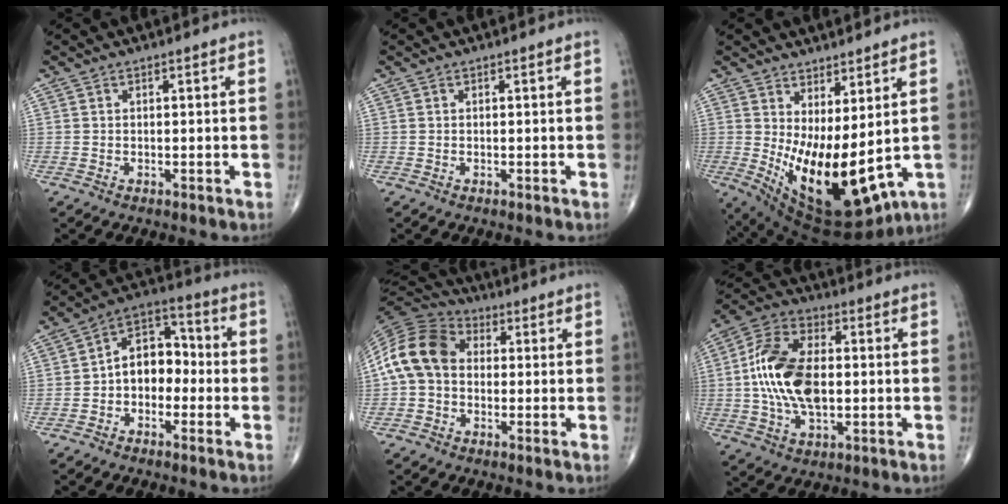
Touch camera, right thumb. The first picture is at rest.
{"total": 0.0}
{"total": 17.0, "force": [0.4, 7.2, 15.4], "torque": [-0.254, -0.041, 0.038]}
{"total": 9.4, "force": [-1.6, 6.8, 6.3], "torque": [-0.069, 0.042, -0.047]}
{"total": 12.1, "force": [0.3, 9.4, 7.7], "torque": [-0.144, 0.035, -0.008]}
{"total": 15.9, "force": [0.0, 9.0, 13.1], "torque": [-0.253, 0.017, -0.004]}